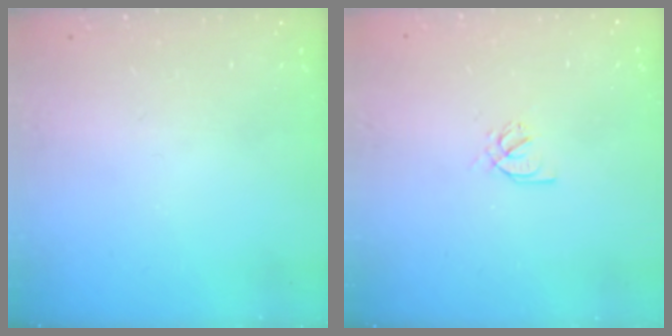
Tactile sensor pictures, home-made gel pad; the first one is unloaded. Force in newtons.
{"total": 2.6, "press": 2.6, "slide": 0.4}